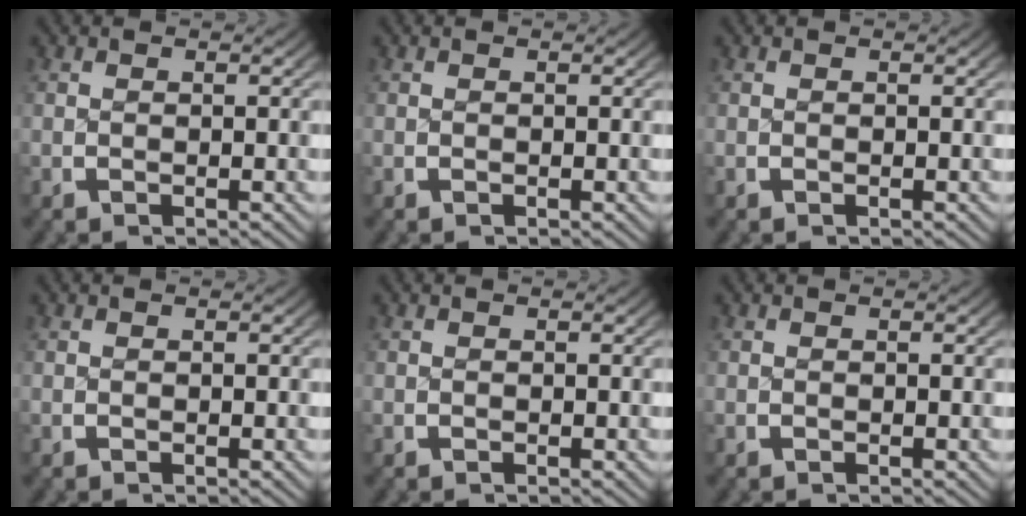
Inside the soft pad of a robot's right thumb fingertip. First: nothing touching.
{"total": 0.0}
{"total": 0.0}
{"total": 0.0}
{"total": 0.0}
{"total": 0.0}